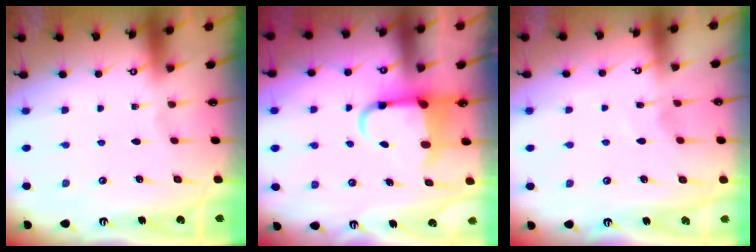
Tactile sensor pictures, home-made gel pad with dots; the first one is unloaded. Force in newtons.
{"total": 5.9, "press": 5.7, "slide": 1.4}
{"total": 3.9, "press": 3.9, "slide": 0.5}